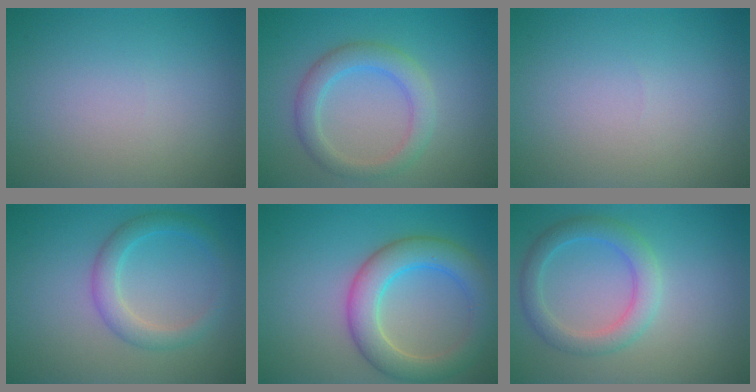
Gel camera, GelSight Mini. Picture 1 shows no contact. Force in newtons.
{"total": 3.4, "press": 3.4, "slide": 0.3}
{"total": 0.0}
{"total": 2.9, "press": 2.8, "slide": 0.2}
{"total": 5.7, "press": 5.7, "slide": 0.2}
{"total": 3.3, "press": 3.3, "slide": 0.1}